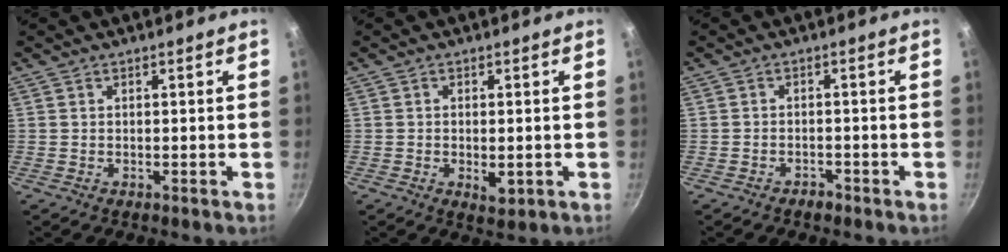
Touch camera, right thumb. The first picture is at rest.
{"total": 3.3, "force": [-0.7, 1.7, 2.8], "torque": [-0.046, -0.008, -0.008]}
{"total": 1.8, "force": [-1.5, 0.9, 0.4], "torque": [-0.003, 0.021, -0.020]}